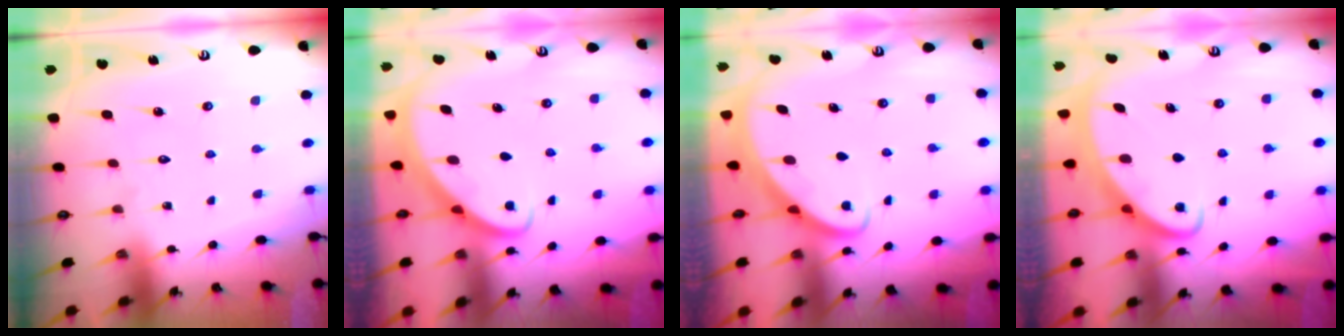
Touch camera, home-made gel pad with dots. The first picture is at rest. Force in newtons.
{"total": 2.7, "press": 2.7, "slide": 0.2}
{"total": 2.7, "press": 2.7, "slide": 0.3}
{"total": 2.5, "press": 2.5, "slide": 0.3}